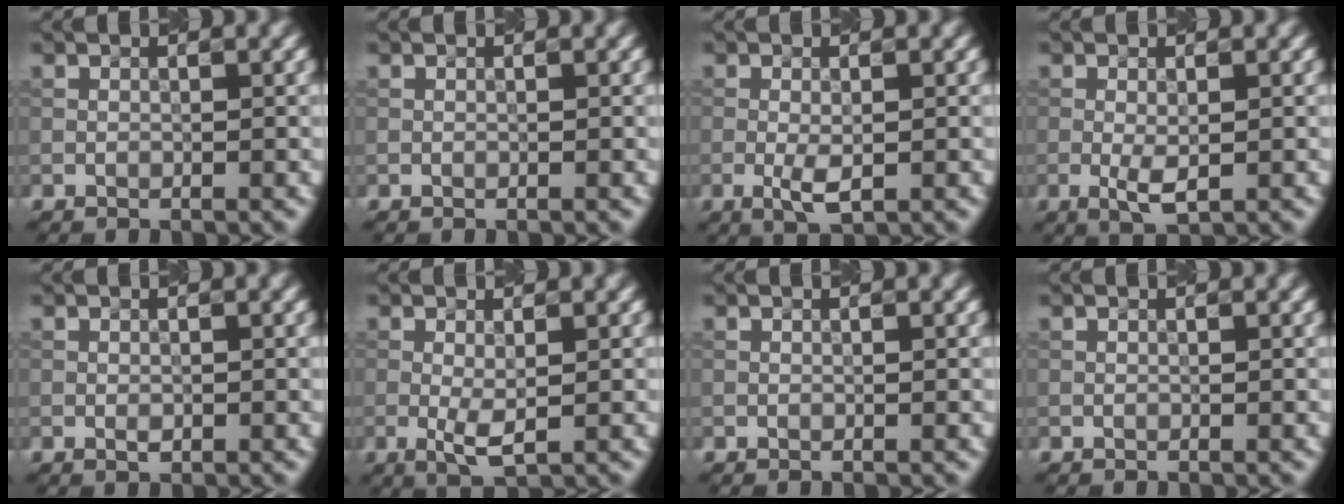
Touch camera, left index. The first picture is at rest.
{"total": 0.0}
{"total": 2.4, "force": [-0.5, 0.8, 2.2], "torque": [-0.044, -0.006, -0.009]}
{"total": 2.3, "force": [-0.4, 0.8, 2.1], "torque": [-0.043, -0.006, -0.006]}
{"total": 0.7, "force": [-0.2, 0.4, 0.5], "torque": [-0.009, 0.000, -0.003]}
{"total": 2.4, "force": [-0.3, 0.6, 2.3], "torque": [-0.048, -0.008, -0.003]}
{"total": 0.0}
{"total": 0.0}